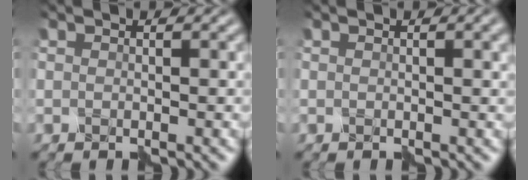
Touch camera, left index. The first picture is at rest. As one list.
[{"total": 1.1, "force": [0.4, 0.2, 1.0], "torque": [-0.017, 0.003, 0.002]}]